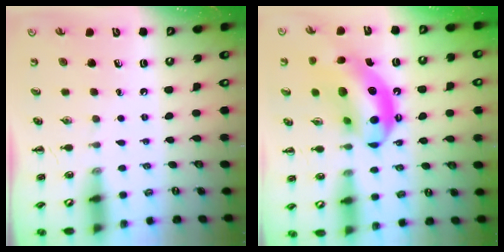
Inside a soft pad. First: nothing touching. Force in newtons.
{"total": 18.5, "press": 17.8, "slide": 5.0}